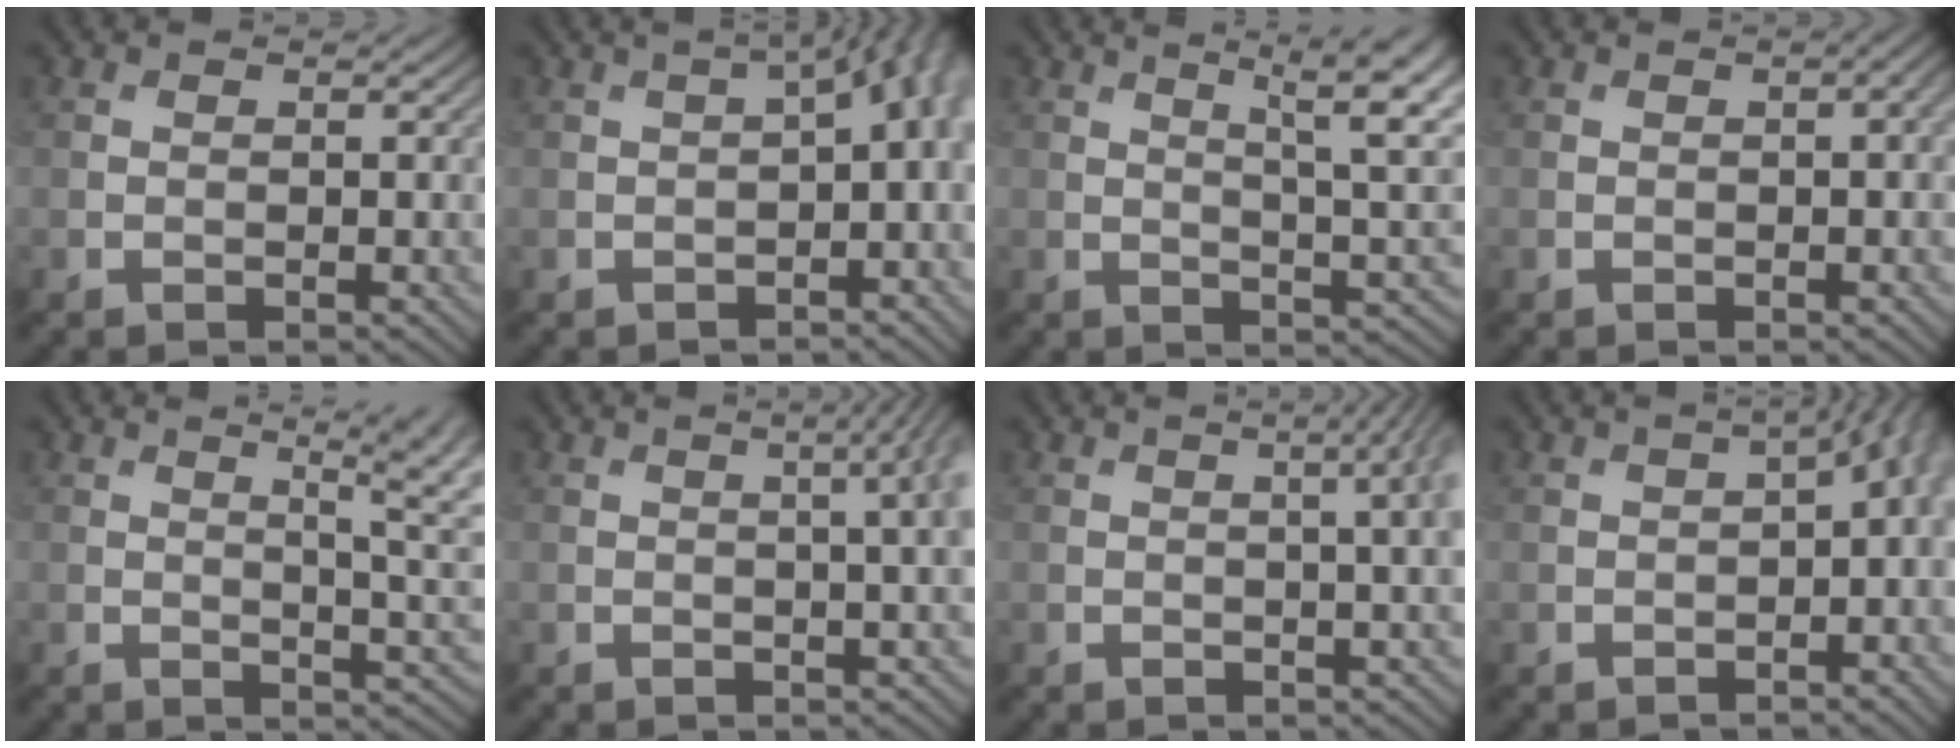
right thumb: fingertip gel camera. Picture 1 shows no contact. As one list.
[{"total": 7.6, "force": [-0.6, 3.7, 6.5], "torque": [-0.080, -0.001, -0.007]}, {"total": 10.2, "force": [5.0, 2.8, 8.4], "torque": [-0.106, 0.016, 0.064]}, {"total": 1.7, "force": [0.1, 0.4, 1.6], "torque": [-0.023, 0.005, 0.001]}, {"total": 9.3, "force": [3.4, 3.0, 8.1], "torque": [-0.094, 0.023, 0.041]}, {"total": 6.0, "force": [1.1, 1.7, 5.7], "torque": [-0.059, 0.025, 0.005]}, {"total": 5.4, "force": [1.0, 1.4, 5.1], "torque": [-0.057, 0.022, 0.005]}, {"total": 6.1, "force": [-0.4, 3.0, 5.2], "torque": [-0.068, -0.002, -0.002]}]